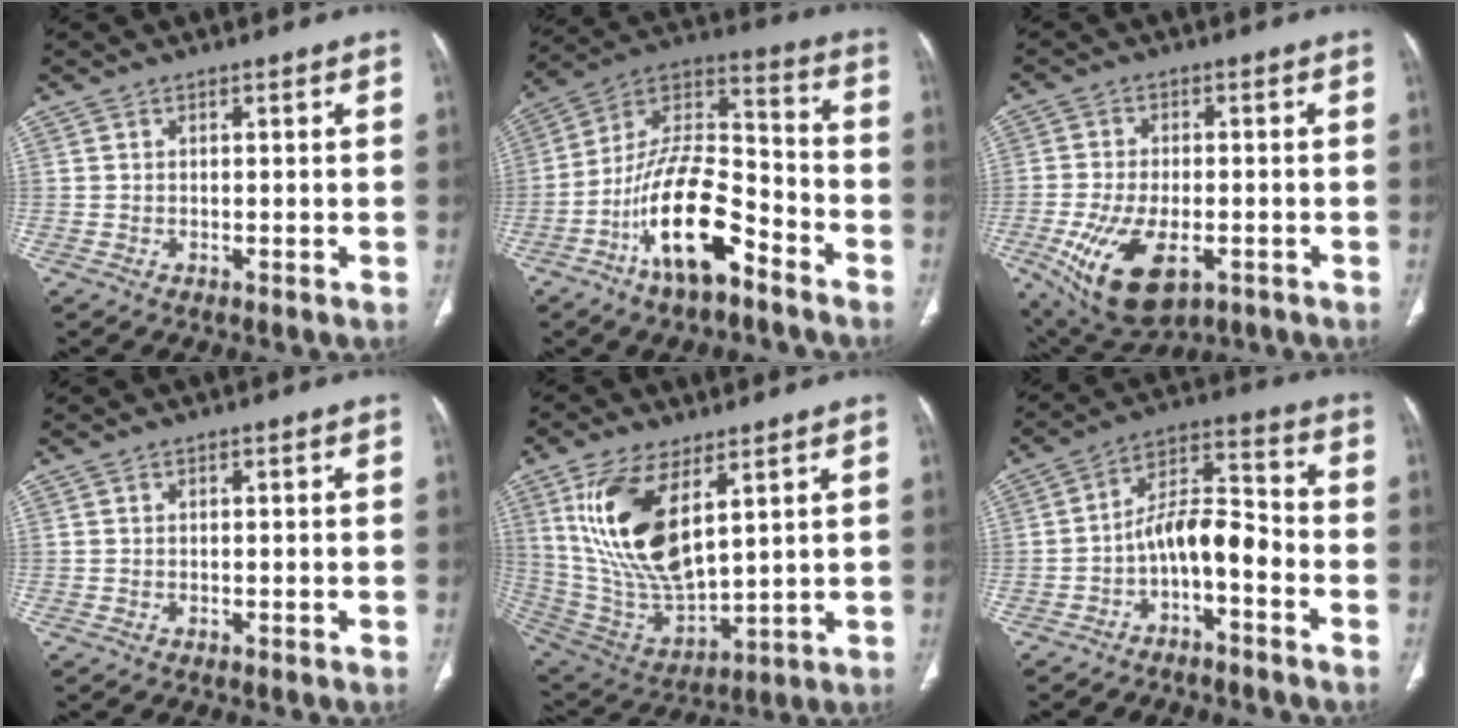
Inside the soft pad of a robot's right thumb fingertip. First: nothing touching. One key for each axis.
{"total": 18.2, "fx": -9.8, "fy": 7.4, "fz": 13.4, "tx": -0.235, "ty": 0.074, "tz": -0.179}
{"total": 14.4, "fx": -5.5, "fy": 7.4, "fz": 11.1, "tx": -0.213, "ty": 0.002, "tz": -0.078}
{"total": 0.0}
{"total": 18.4, "fx": 7.1, "fy": 8.2, "fz": 14.8, "tx": -0.283, "ty": -0.029, "tz": 0.155}
{"total": 9.8, "fx": -3.8, "fy": 4.0, "fz": 8.1, "tx": -0.132, "ty": 0.069, "tz": -0.071}